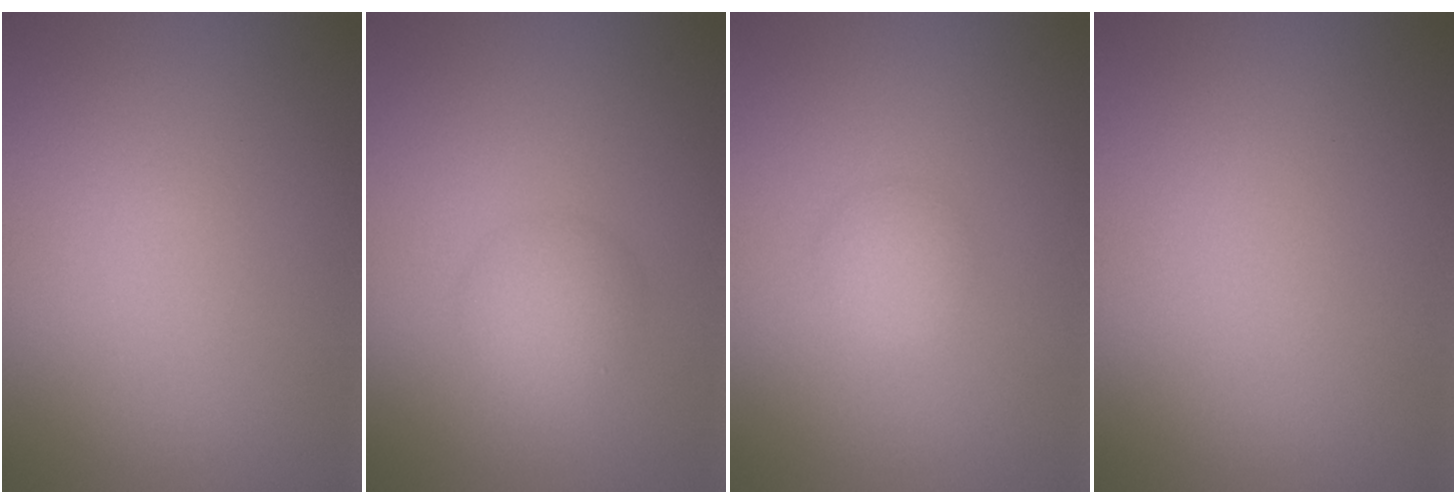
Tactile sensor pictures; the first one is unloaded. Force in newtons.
{"total": 2.7, "press": 2.7, "slide": 0.1}
{"total": 1.6, "press": 1.6, "slide": 0.0}
{"total": 0.0}